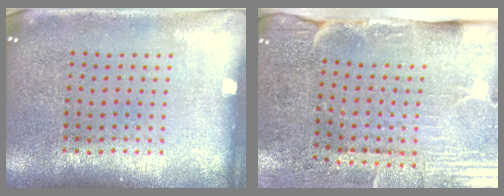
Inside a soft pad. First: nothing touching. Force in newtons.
{"total": 4.3, "press": 3.7, "slide": 2.2}